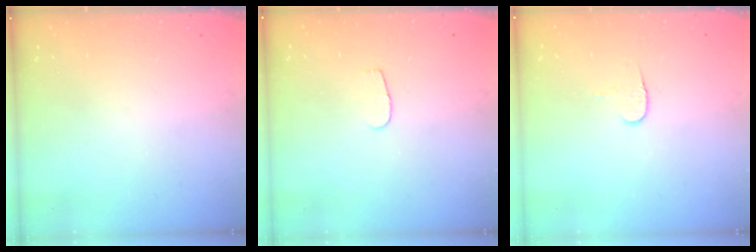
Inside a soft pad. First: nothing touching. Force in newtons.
{"total": 3.2, "press": 3.2, "slide": 0.3}
{"total": 4.5, "press": 4.5, "slide": 0.5}